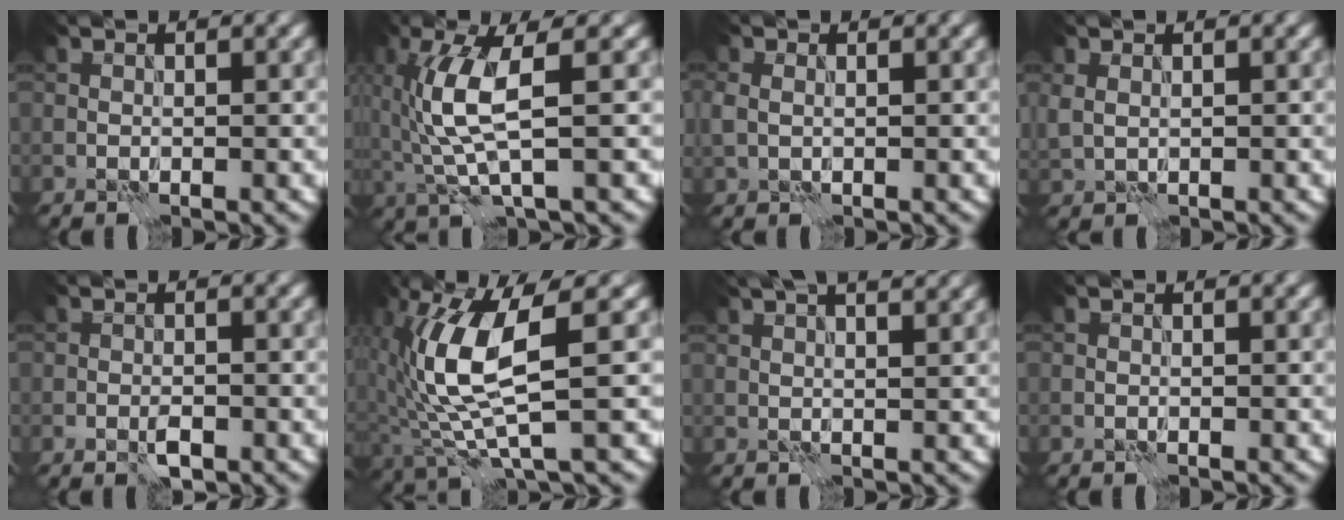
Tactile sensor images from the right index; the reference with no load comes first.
{"total": 5.8, "force": [0.4, 1.4, 5.6], "torque": [-0.132, -0.001, 0.013]}
{"total": 1.7, "force": [0.0, 1.4, 1.1], "torque": [-0.025, 0.001, 0.004]}
{"total": 1.2, "force": [0.5, 0.8, 0.8], "torque": [-0.022, 0.000, 0.016]}
{"total": 1.8, "force": [-0.9, 1.0, 1.3], "torque": [-0.026, -0.002, -0.015]}
{"total": 8.4, "force": [1.1, 2.4, 8.0], "torque": [-0.179, -0.003, 0.024]}
{"total": 8.5, "force": [5.8, 3.3, 5.2], "torque": [-0.046, 0.048, 0.051]}
{"total": 0.0}